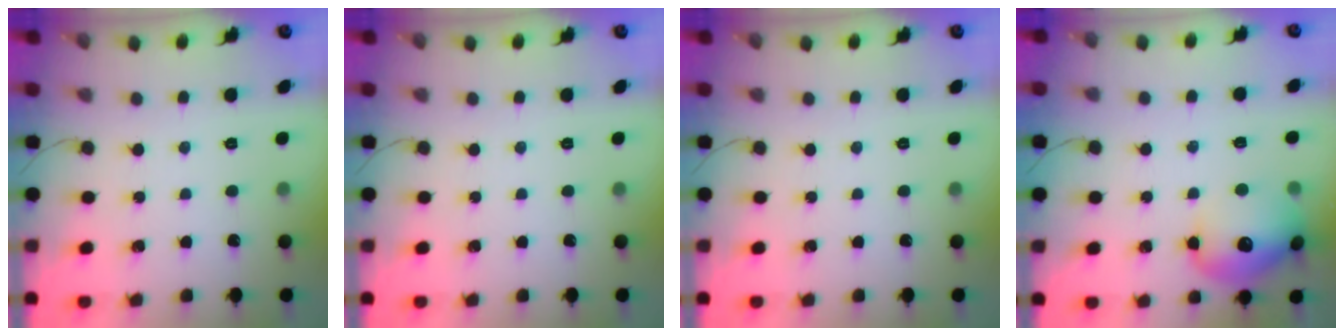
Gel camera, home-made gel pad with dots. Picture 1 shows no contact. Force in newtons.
{"total": 0.0}
{"total": 0.0}
{"total": 15.2, "press": 15.0, "slide": 2.0}